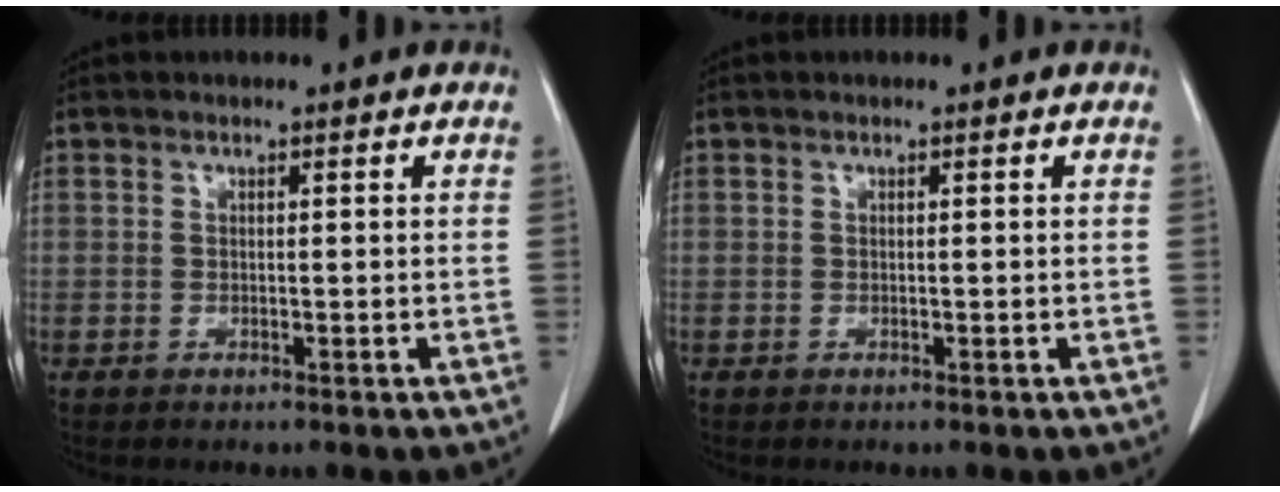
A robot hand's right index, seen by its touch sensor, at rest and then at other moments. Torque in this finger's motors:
{"motor_torque": [0.00, 0.00, 0.01, 0.00]}